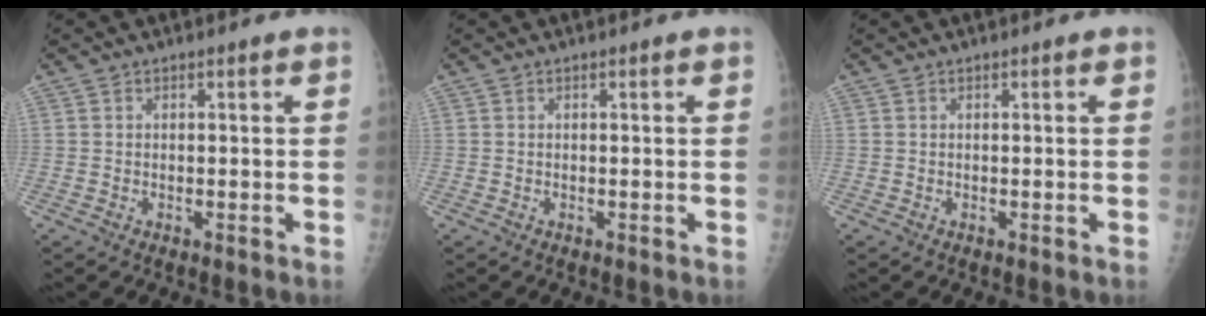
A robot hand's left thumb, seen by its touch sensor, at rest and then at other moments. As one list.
[{"total": 0.0}, {"total": 0.0}]